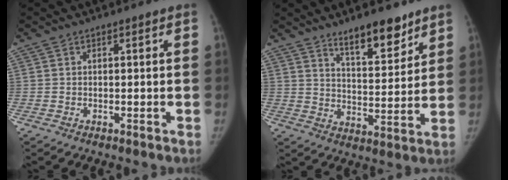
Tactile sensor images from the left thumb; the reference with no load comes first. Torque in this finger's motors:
{"motor_torque": [0.73, -0.44, 1.02, -0.83, 0.04]}